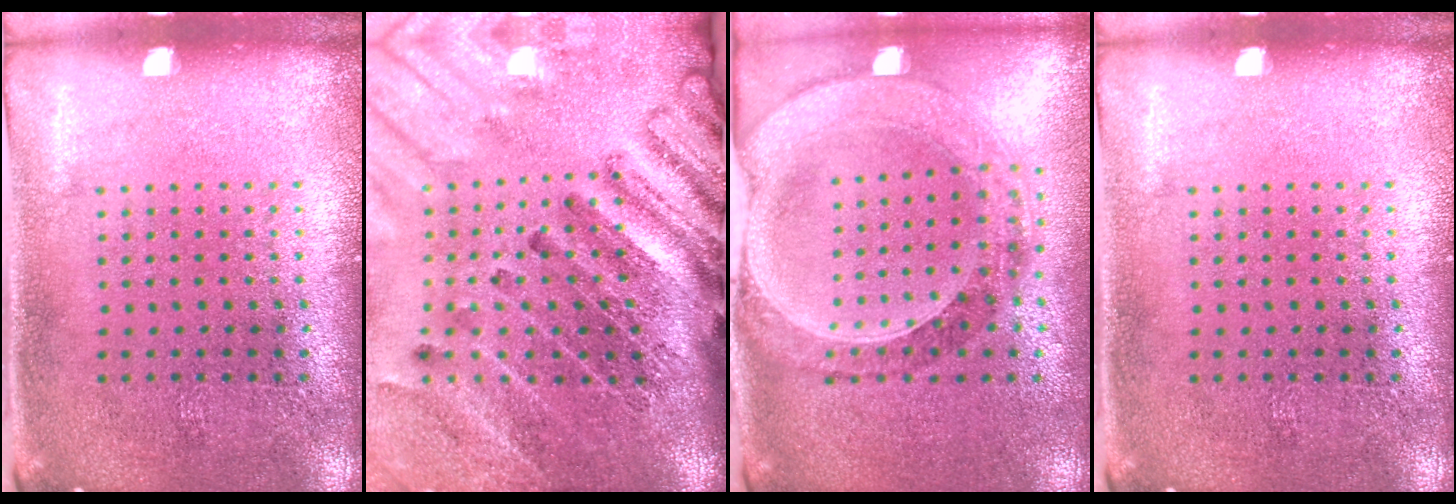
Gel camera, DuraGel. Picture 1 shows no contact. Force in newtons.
{"total": 4.3, "press": 3.3, "slide": 2.9}
{"total": 1.5, "press": 1.4, "slide": 0.4}
{"total": 0.0}